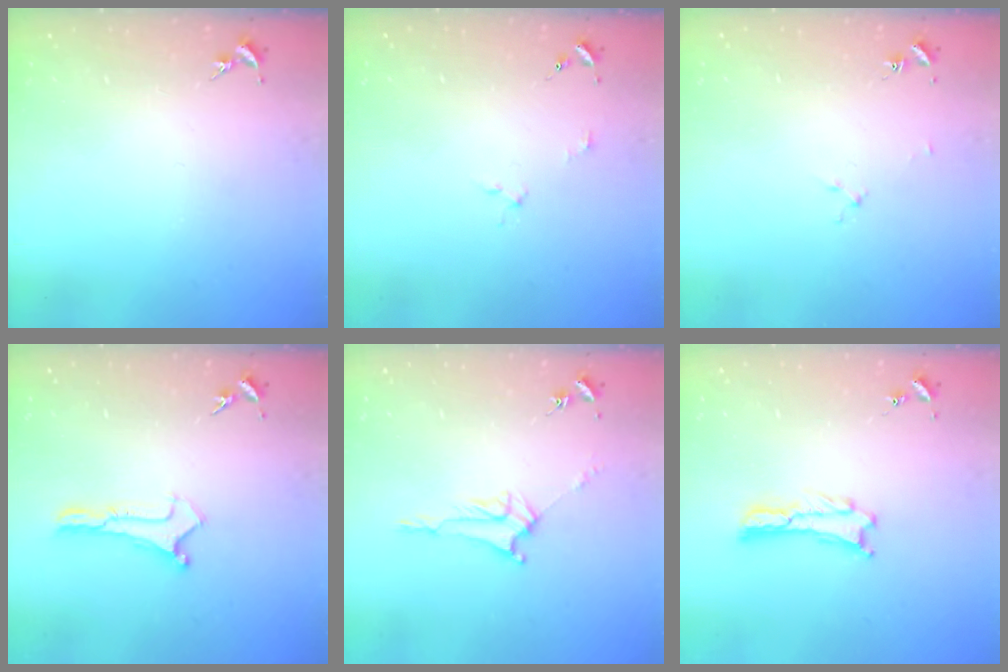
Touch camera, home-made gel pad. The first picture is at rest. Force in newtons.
{"total": 2.0, "press": 2.0, "slide": 0.1}
{"total": 1.6, "press": 1.6, "slide": 0.2}
{"total": 0.0}
{"total": 3.0, "press": 3.0, "slide": 0.3}
{"total": 0.0}